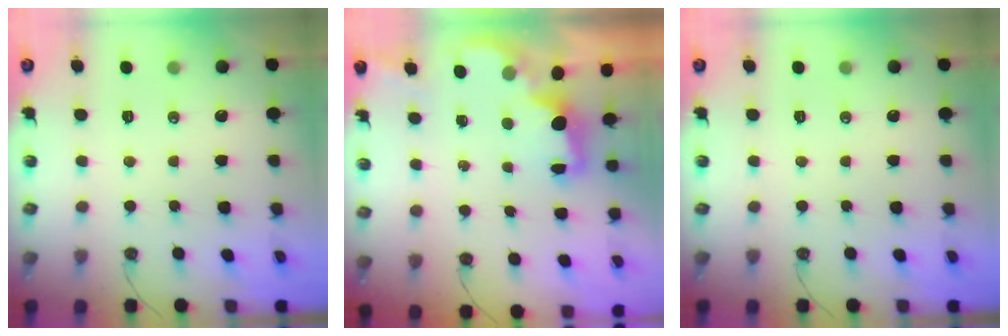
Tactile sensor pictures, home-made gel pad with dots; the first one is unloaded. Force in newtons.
{"total": 2.1, "press": 2.0, "slide": 0.8}
{"total": 0.0}